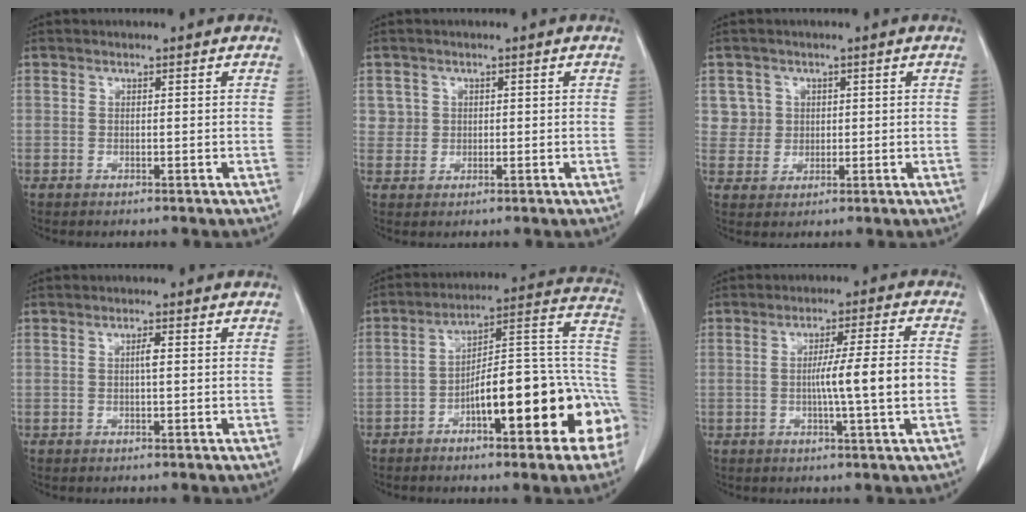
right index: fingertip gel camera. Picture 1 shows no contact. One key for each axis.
{"total": 2.3, "fx": 0.7, "fy": 2.2, "fz": -0.1, "tx": 0.021, "ty": 0.003, "tz": 0.008}
{"total": 3.9, "fx": 1.3, "fy": 3.7, "fz": -0.4, "tx": 0.026, "ty": 0.007, "tz": 0.024}
{"total": 1.2, "fx": 0.1, "fy": 0.1, "fz": 1.2, "tx": -0.023, "ty": 0.003, "tz": 0.001}
{"total": 18.8, "fx": -6.6, "fy": 4.6, "fz": 17.0, "tx": -0.170, "ty": 0.042, "tz": -0.087}
{"total": 8.4, "fx": -1.1, "fy": -0.9, "fz": 8.3, "tx": -0.129, "ty": 0.002, "tz": -0.018}